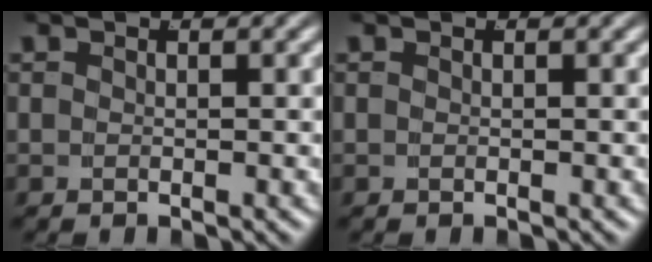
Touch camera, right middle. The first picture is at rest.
{"total": 0.0}